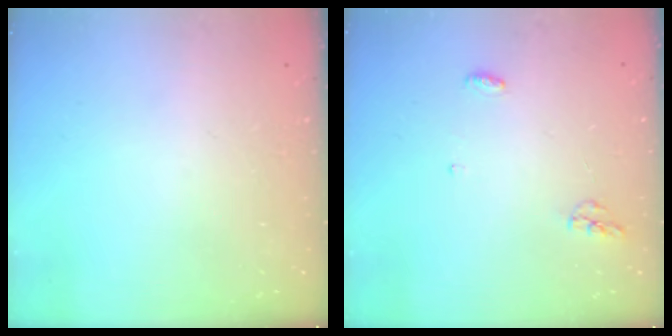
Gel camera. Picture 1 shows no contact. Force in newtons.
{"total": 4.2, "press": 4.1, "slide": 0.9}